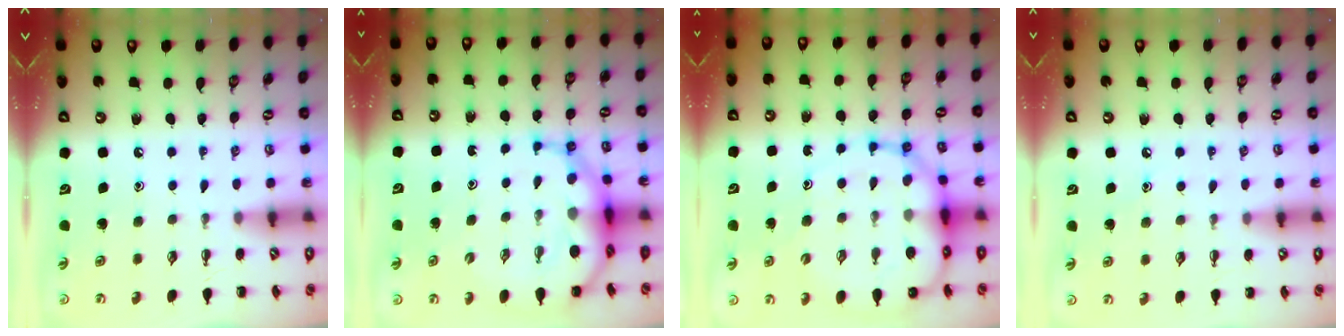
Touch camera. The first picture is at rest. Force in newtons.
{"total": 10.7, "press": 10.4, "slide": 2.9}
{"total": 14.1, "press": 13.6, "slide": 3.7}
{"total": 5.8, "press": 5.5, "slide": 1.7}